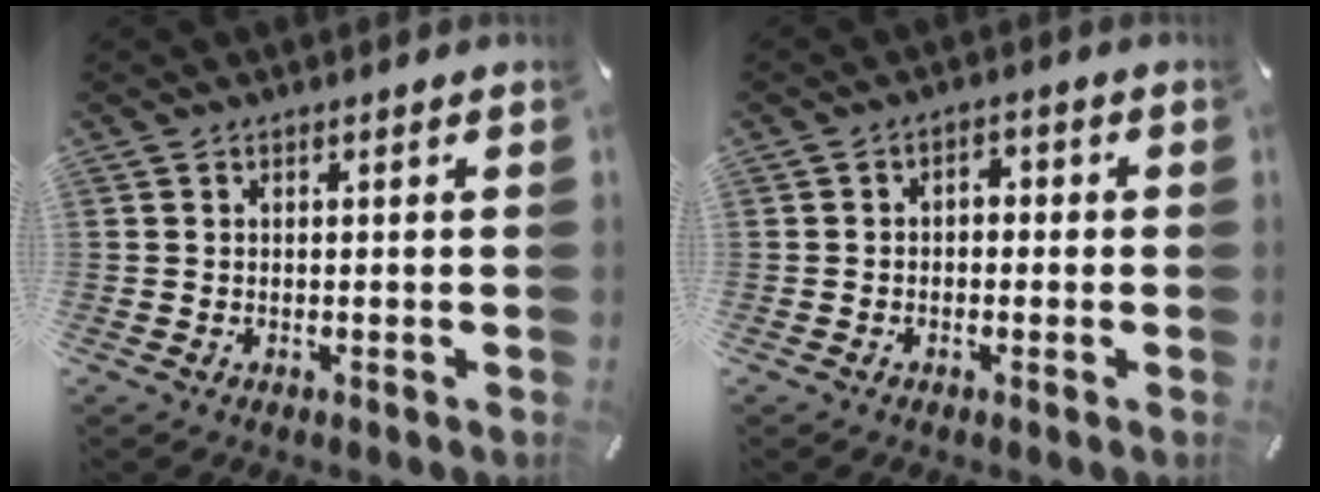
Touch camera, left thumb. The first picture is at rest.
{"total": 2.7, "force": [-1.3, 1.9, 1.4], "torque": [-0.027, 0.015, -0.028]}